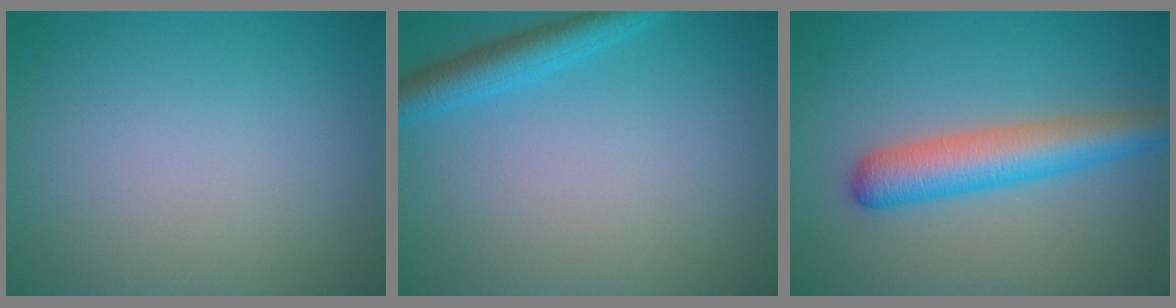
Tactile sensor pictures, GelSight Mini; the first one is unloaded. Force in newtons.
{"total": 3.1, "press": 3.1, "slide": 0.2}
{"total": 5.1, "press": 5.1, "slide": 0.1}